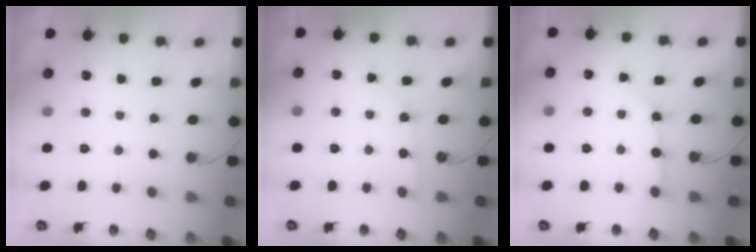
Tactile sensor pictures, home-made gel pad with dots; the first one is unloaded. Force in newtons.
{"total": 3.1, "press": 3.0, "slide": 0.5}
{"total": 3.9, "press": 3.9, "slide": 0.3}